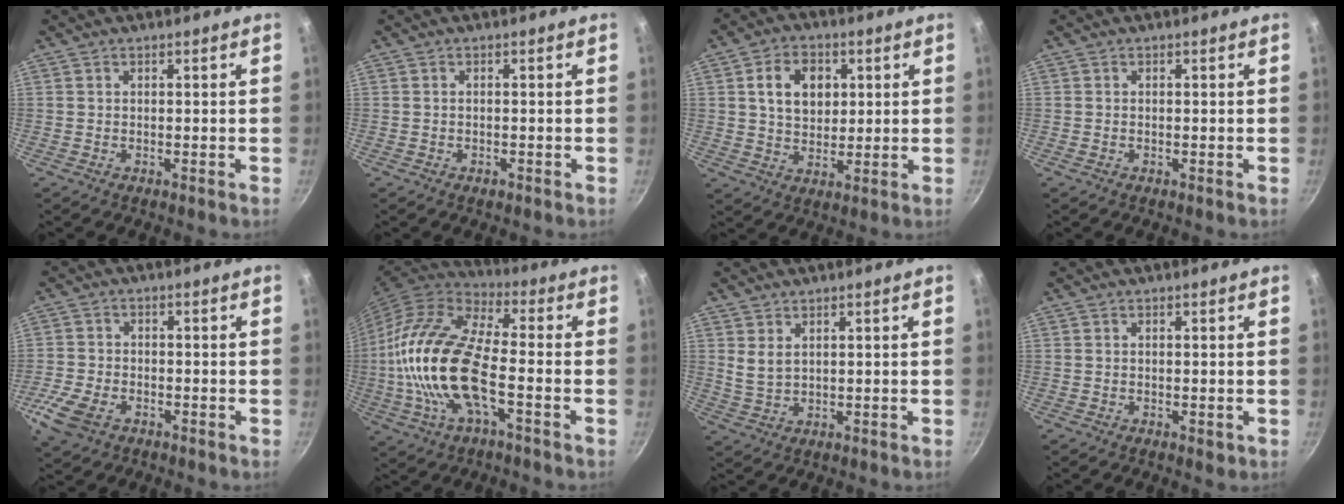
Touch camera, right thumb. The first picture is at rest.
{"total": 0.9, "force": [-0.5, 0.5, 0.6], "torque": [-0.011, 0.003, -0.007]}
{"total": 8.5, "force": [2.1, 6.3, 5.3], "torque": [-0.066, -0.001, 0.035]}
{"total": 0.0}
{"total": 7.7, "force": [-3.6, 4.8, 4.8], "torque": [-0.111, 0.008, -0.072]}
{"total": 20.8, "force": [-3.5, 8.6, 18.6], "torque": [-0.369, 0.026, -0.081]}
{"total": 3.3, "force": [1.6, 1.8, 2.3], "torque": [-0.043, -0.012, 0.037]}
{"total": 1.0, "force": [-0.2, 0.5, 0.9], "torque": [-0.011, -0.002, -0.001]}